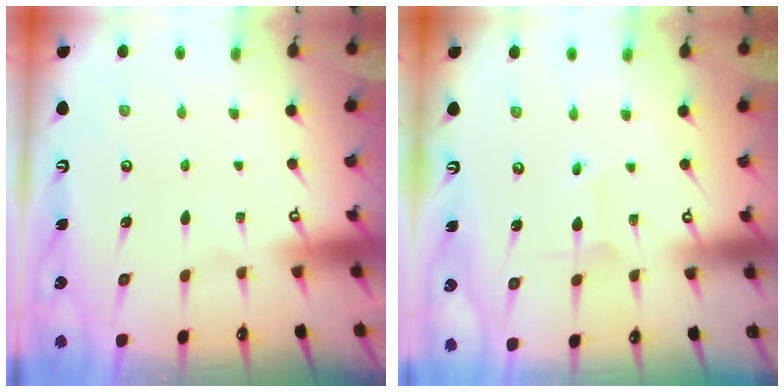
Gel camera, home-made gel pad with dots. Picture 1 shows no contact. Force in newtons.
{"total": 1.4, "press": 1.4, "slide": 0.1}